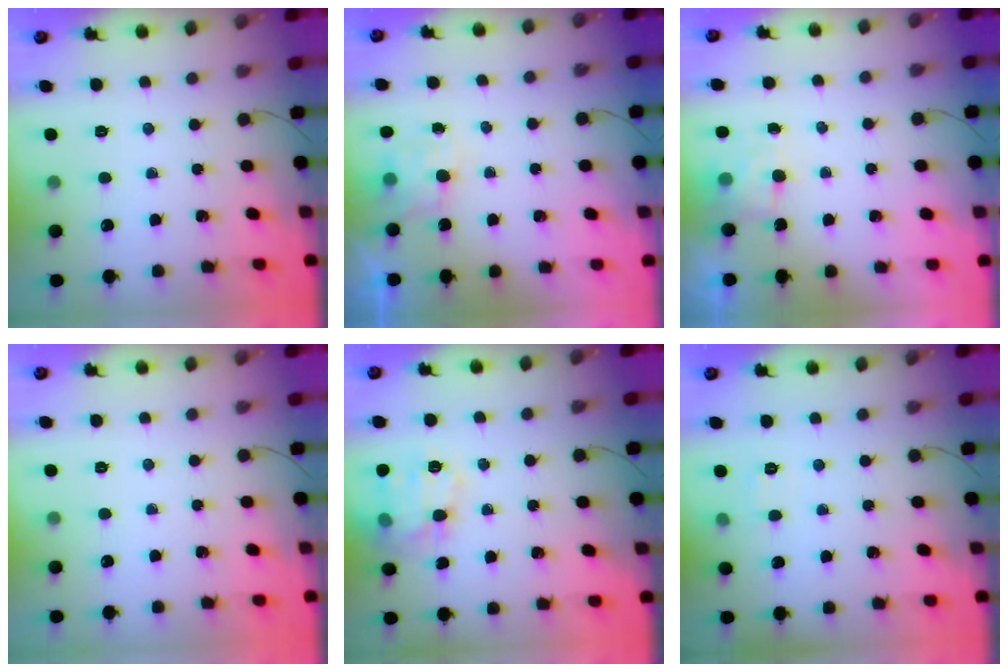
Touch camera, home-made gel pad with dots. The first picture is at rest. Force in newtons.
{"total": 4.3, "press": 4.3, "slide": 0.7}
{"total": 6.1, "press": 5.9, "slide": 1.4}
{"total": 0.0}
{"total": 13.7, "press": 13.6, "slide": 0.7}
{"total": 5.1, "press": 5.0, "slide": 1.2}